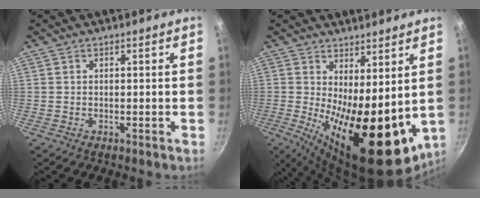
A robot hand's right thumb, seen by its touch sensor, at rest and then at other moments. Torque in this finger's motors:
{"motor_torque": [-0.28, 2.45, 2.07, 0.70, 0.27]}